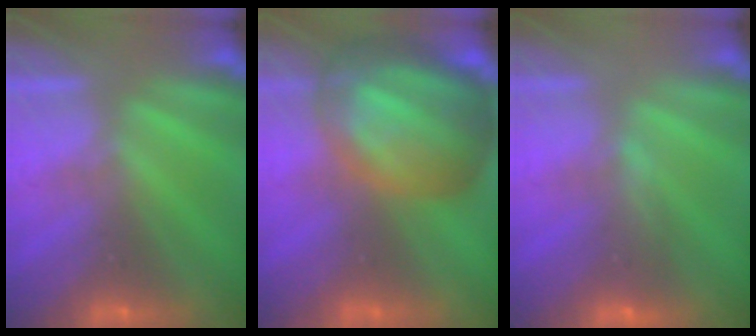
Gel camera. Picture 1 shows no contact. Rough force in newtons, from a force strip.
{"total": 7.7}
{"total": 4.6}